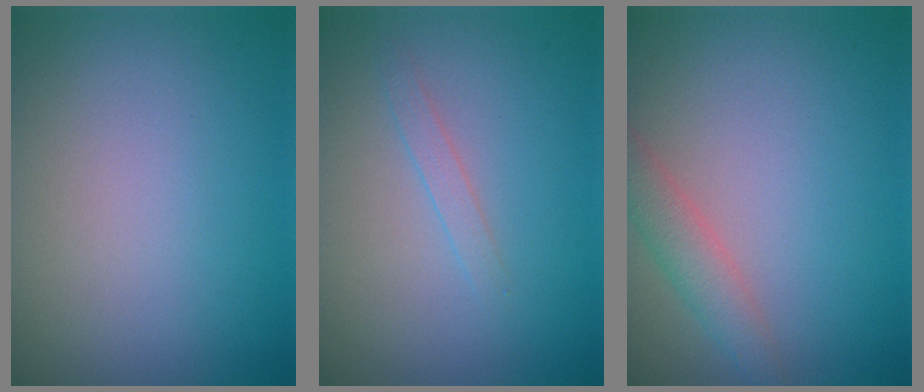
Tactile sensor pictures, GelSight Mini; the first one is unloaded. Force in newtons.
{"total": 1.0, "press": 1.0, "slide": 0.1}
{"total": 2.5, "press": 2.5, "slide": 0.2}